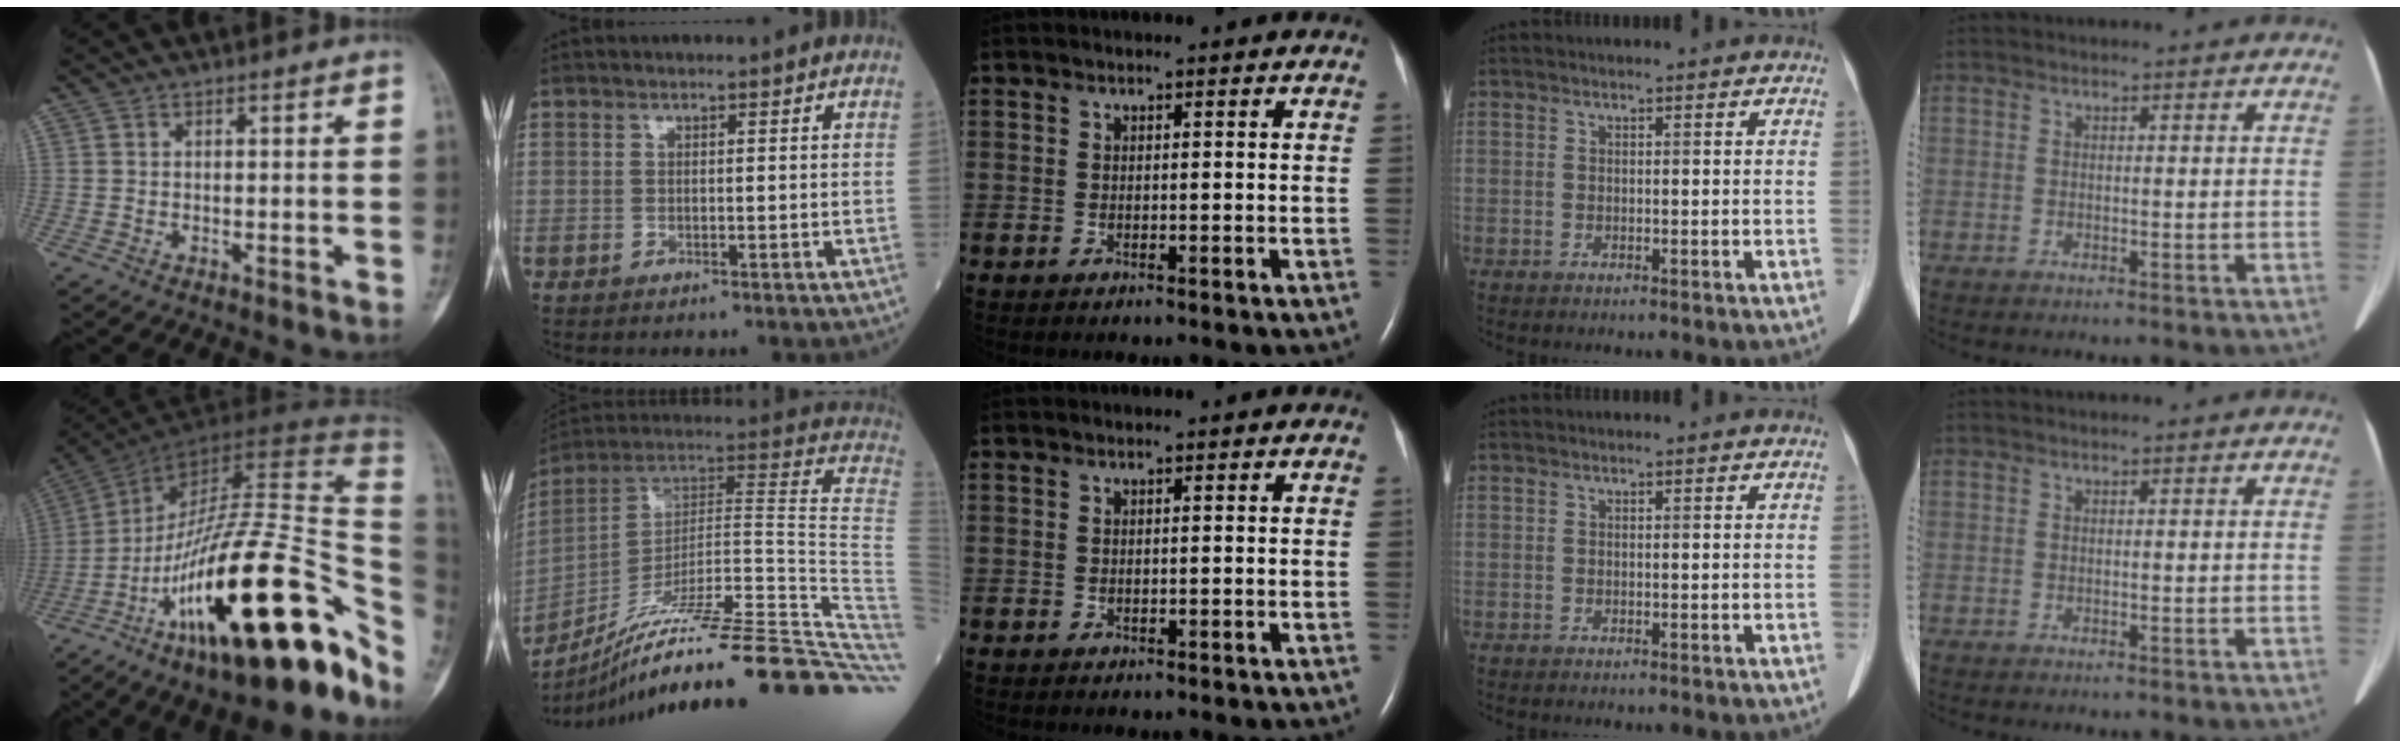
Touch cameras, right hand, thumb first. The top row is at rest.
{"thumb": {"total": 36.1, "force": [-12.8, 12.6, 31.3], "torque": [-0.402, 0.067, -0.202]}, "index": {"total": 36.3, "force": [-24.9, 0.5, 26.4], "torque": [-0.225, -0.013, -0.364]}}